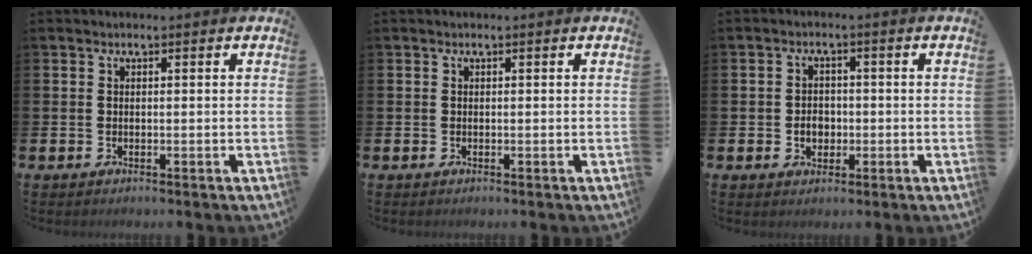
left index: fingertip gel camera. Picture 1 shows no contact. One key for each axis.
{"total": 0.0}
{"total": 2.7, "fx": -0.5, "fy": 2.2, "fz": 1.5, "tx": -0.012, "ty": -0.003, "tz": -0.017}